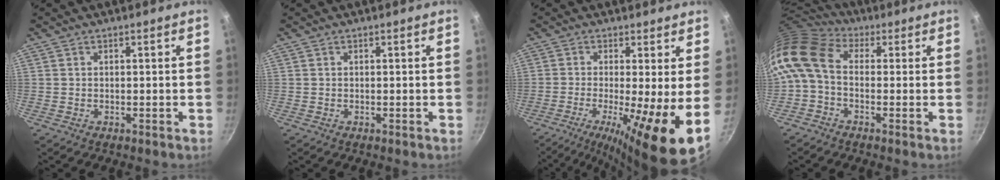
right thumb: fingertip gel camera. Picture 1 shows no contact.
{"total": 0.0}
{"total": 13.4, "force": [-2.6, 1.9, 13.0], "torque": [-0.214, -0.016, -0.044]}
{"total": 10.0, "force": [0.1, 6.9, 7.3], "torque": [-0.145, 0.028, -0.019]}